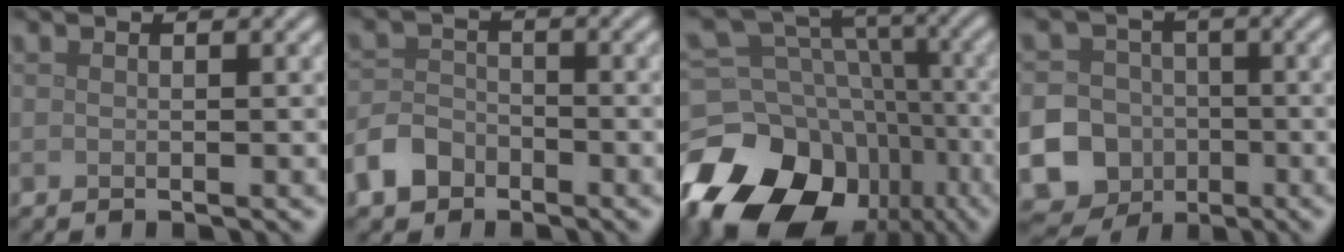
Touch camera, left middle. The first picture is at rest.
{"total": 3.4, "force": [-2.2, 2.3, 1.2], "torque": [-0.023, 0.002, -0.049]}
{"total": 17.6, "force": [-9.0, 13.0, 7.7], "torque": [-0.163, -0.021, -0.131]}
{"total": 21.1, "force": [-7.2, 19.4, 4.4], "torque": [-0.129, -0.051, -0.155]}